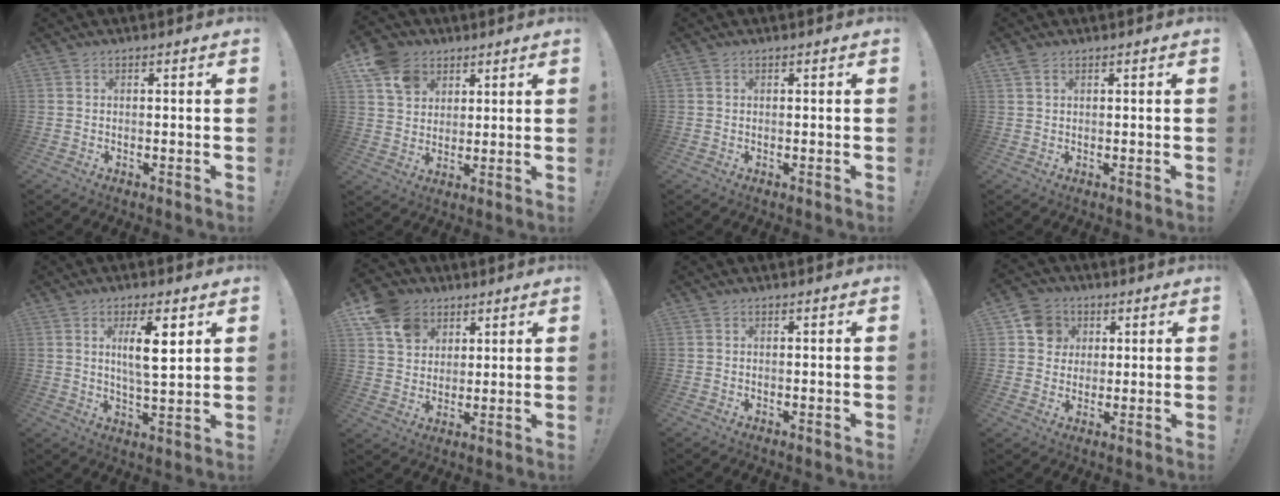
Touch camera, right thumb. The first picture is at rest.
{"total": 10.3, "force": [5.5, 7.9, 3.7], "torque": [-0.060, -0.022, 0.109]}
{"total": 0.0}
{"total": 1.7, "force": [1.1, 1.0, 1.0], "torque": [-0.016, -0.001, 0.019]}
{"total": 9.4, "force": [3.3, 2.2, 8.5], "torque": [-0.140, -0.005, 0.052]}
{"total": 11.4, "force": [5.8, 9.0, 4.1], "torque": [-0.063, -0.029, 0.116]}
{"total": 0.0}
{"total": 9.4, "force": [3.0, 8.5, 2.4], "torque": [-0.030, -0.010, 0.063]}